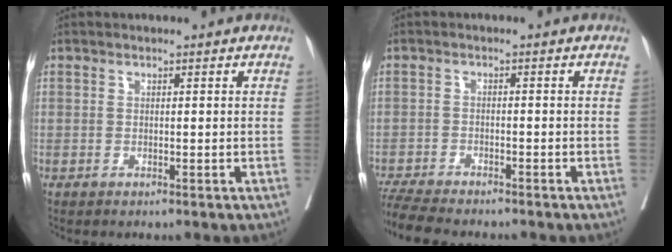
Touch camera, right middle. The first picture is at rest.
{"total": 7.9, "force": [-7.2, 0.8, 3.1], "torque": [-0.051, -0.015, -0.119]}